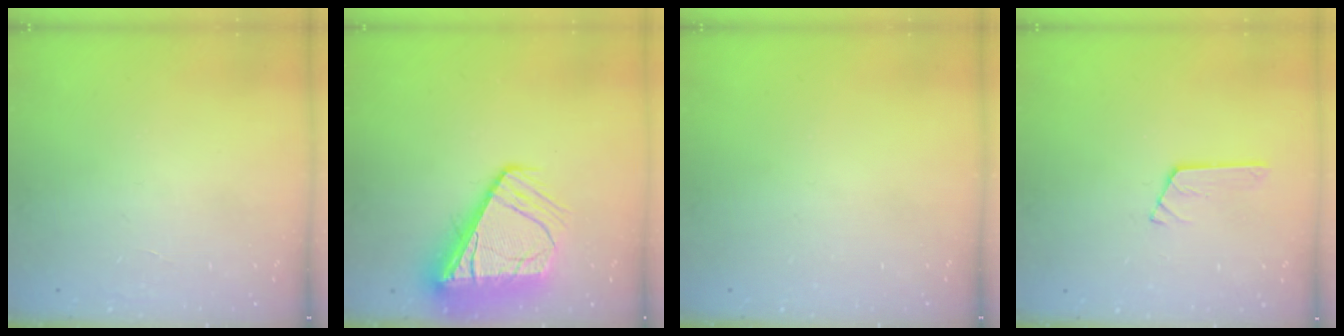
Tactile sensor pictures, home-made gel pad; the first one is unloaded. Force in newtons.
{"total": 12.2, "press": 12.1, "slide": 1.5}
{"total": 0.0}
{"total": 2.9, "press": 2.9, "slide": 0.2}